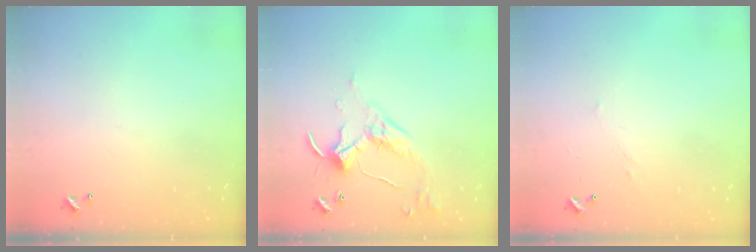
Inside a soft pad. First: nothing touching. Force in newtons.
{"total": 5.0, "press": 5.0, "slide": 0.5}
{"total": 2.9, "press": 2.8, "slide": 0.4}